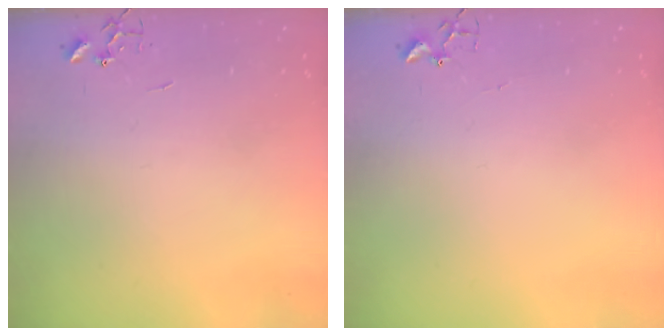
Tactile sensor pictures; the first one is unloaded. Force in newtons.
{"total": 1.7, "press": 1.6, "slide": 0.2}